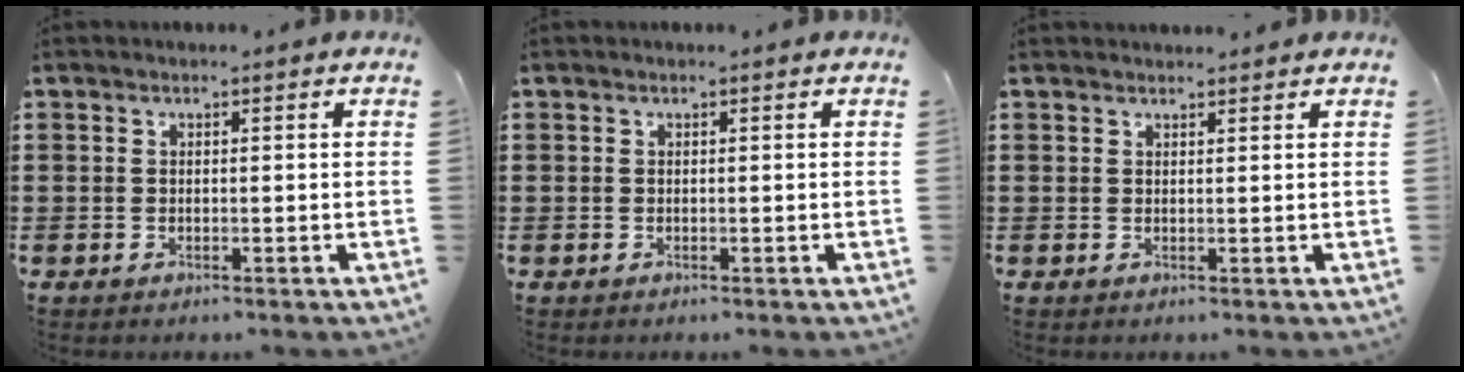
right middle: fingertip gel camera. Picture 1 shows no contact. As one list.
[{"total": 0.0}, {"total": 1.1, "force": [1.1, 0.1, 0.1], "torque": [0.005, -0.003, 0.018]}]